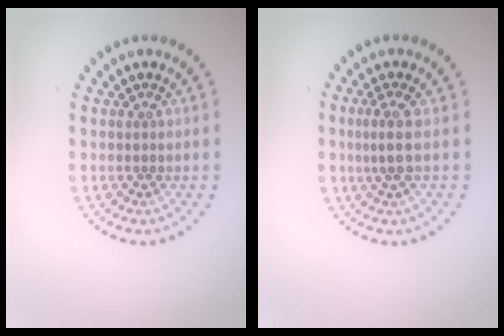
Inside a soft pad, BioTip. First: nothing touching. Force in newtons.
{"total": 2.1, "press": 1.6, "slide": 1.4}